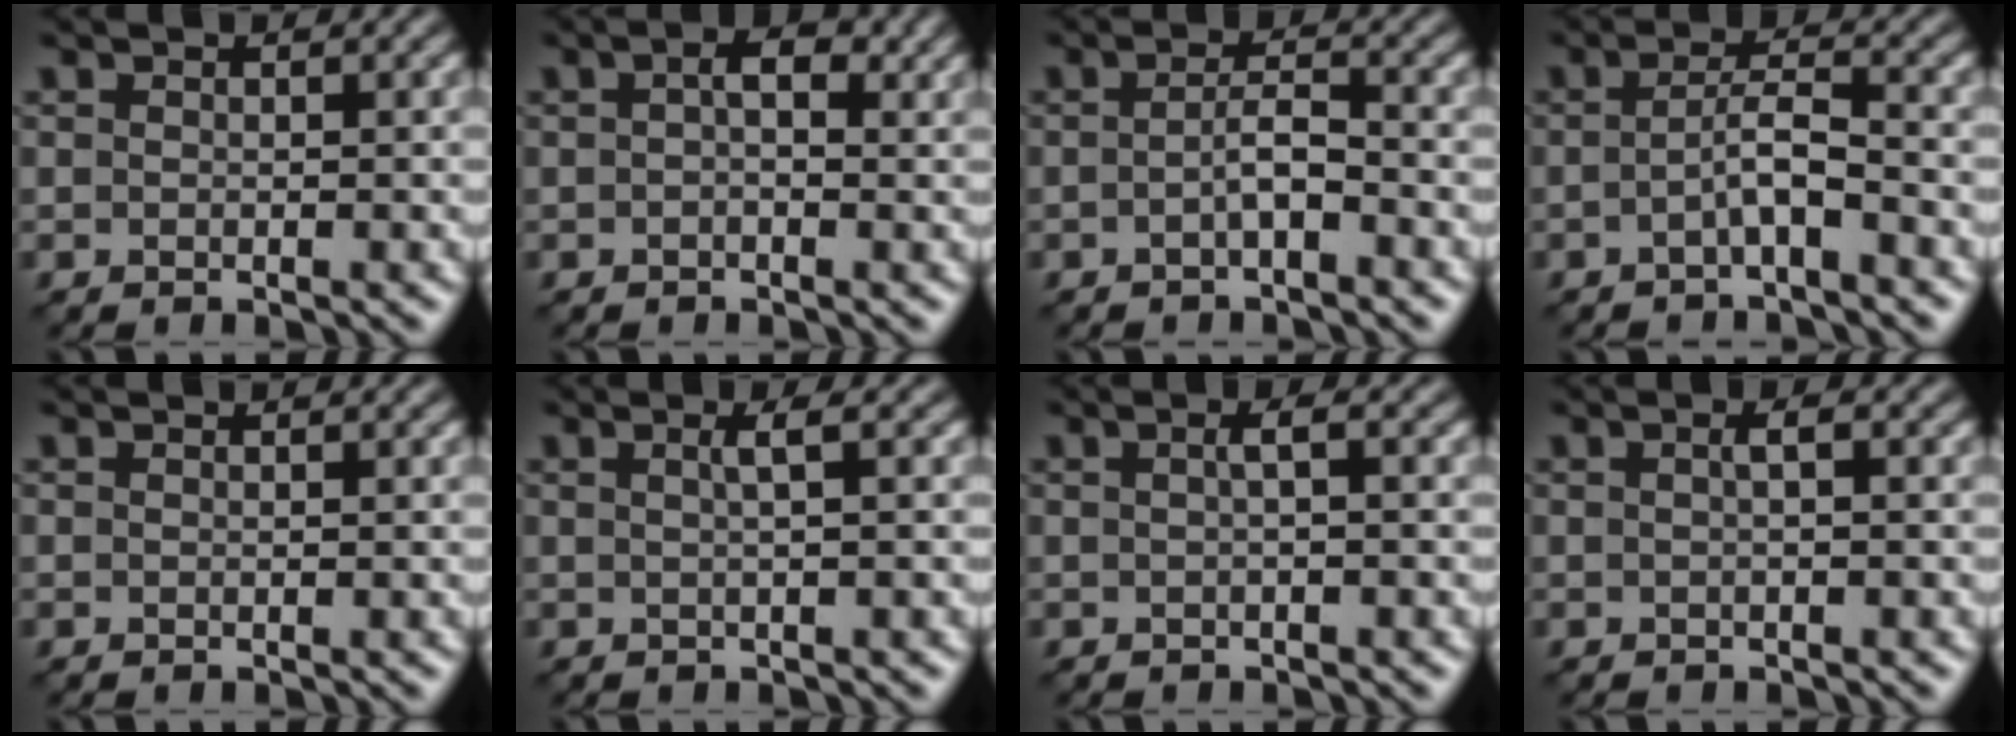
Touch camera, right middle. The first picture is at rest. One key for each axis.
{"total": 2.1, "fx": 0.4, "fy": 0.9, "fz": 1.8, "tx": -0.029, "ty": 0.006, "tz": 0.001}
{"total": 1.9, "fx": -0.7, "fy": 0.3, "fz": 1.7, "tx": -0.031, "ty": 0.006, "tz": -0.016}
{"total": 2.5, "fx": -1.0, "fy": 0.3, "fz": 2.3, "tx": -0.041, "ty": 0.011, "tz": -0.022}
{"total": 0.0}
{"total": 1.5, "fx": 0.3, "fy": 0.3, "fz": 1.5, "tx": -0.023, "ty": 0.007, "tz": 0.001}
{"total": 1.2, "fx": 0.1, "fy": 0.1, "fz": 1.2, "tx": -0.020, "ty": 0.007, "tz": 0.000}
{"total": 0.9, "fx": 0.0, "fy": 0.0, "fz": 0.9, "tx": -0.017, "ty": 0.004, "tz": 0.001}